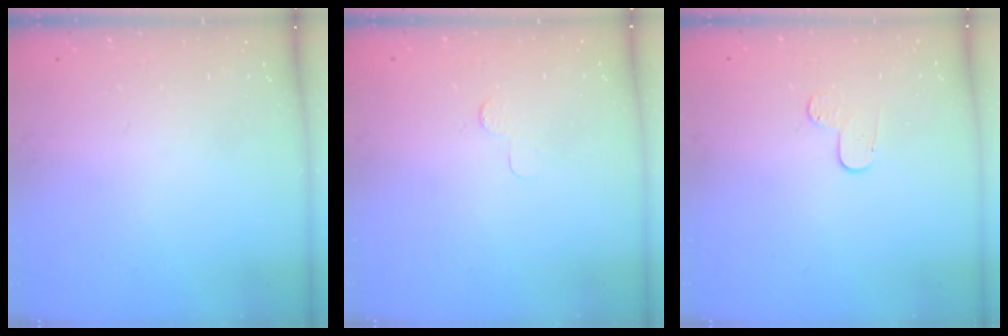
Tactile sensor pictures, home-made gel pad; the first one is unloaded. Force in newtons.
{"total": 2.1, "press": 2.1, "slide": 0.2}
{"total": 4.0, "press": 4.0, "slide": 0.4}